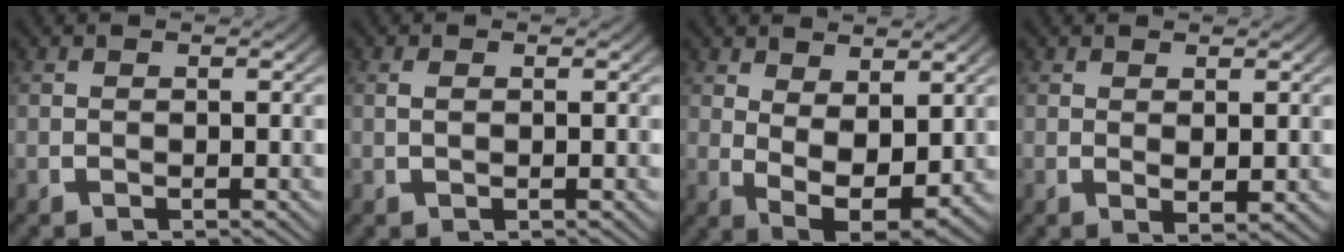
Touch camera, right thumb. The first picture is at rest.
{"total": 0.6, "force": [0.2, 0.2, 0.5], "torque": [-0.009, -0.001, 0.006]}
{"total": 6.3, "force": [-0.1, 4.0, 4.9], "torque": [-0.094, -0.038, 0.014]}
{"total": 1.3, "force": [0.7, 0.5, 1.0], "torque": [-0.012, -0.006, 0.017]}